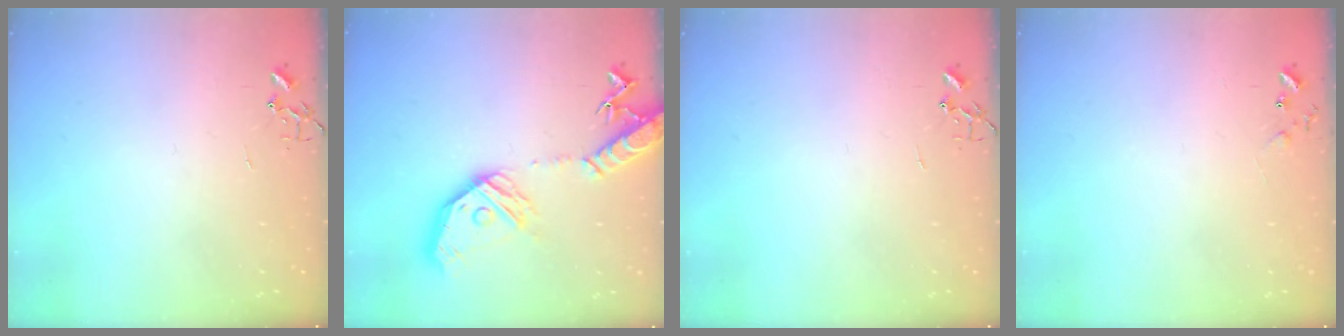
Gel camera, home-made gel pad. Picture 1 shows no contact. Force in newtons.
{"total": 21.3, "press": 21.1, "slide": 3.1}
{"total": 0.0}
{"total": 5.1, "press": 5.0, "slide": 0.8}